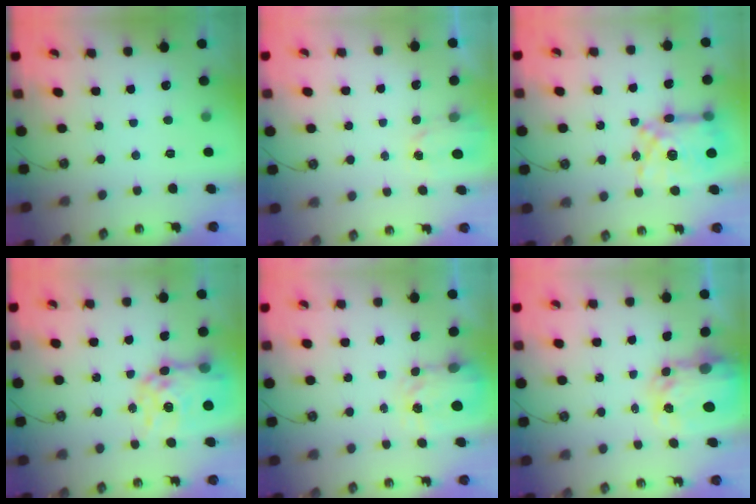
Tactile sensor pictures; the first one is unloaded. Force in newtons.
{"total": 1.5, "press": 1.5, "slide": 0.3}
{"total": 12.2, "press": 12.2, "slide": 1.2}
{"total": 14.5, "press": 14.4, "slide": 1.2}
{"total": 3.8, "press": 3.7, "slide": 0.5}
{"total": 6.1, "press": 6.1, "slide": 0.5}